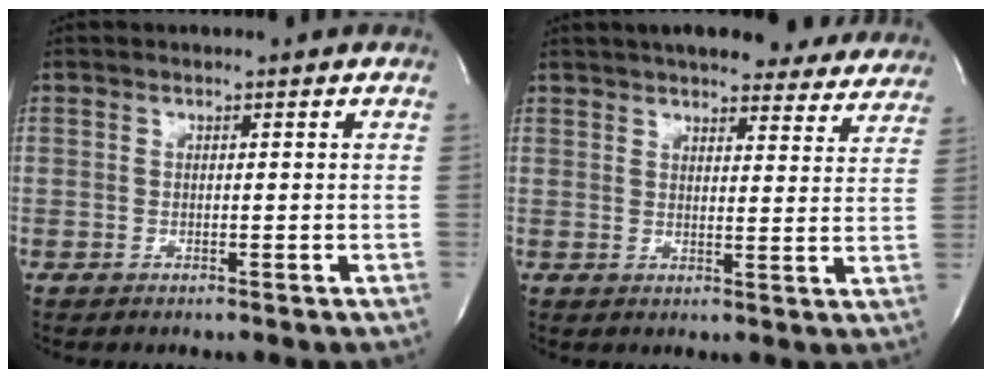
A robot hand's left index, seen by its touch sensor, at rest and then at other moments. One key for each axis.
{"total": 20.5, "fx": 18.1, "fy": 5.3, "fz": 7.9, "tx": -0.107, "ty": 0.004, "tz": 0.214}